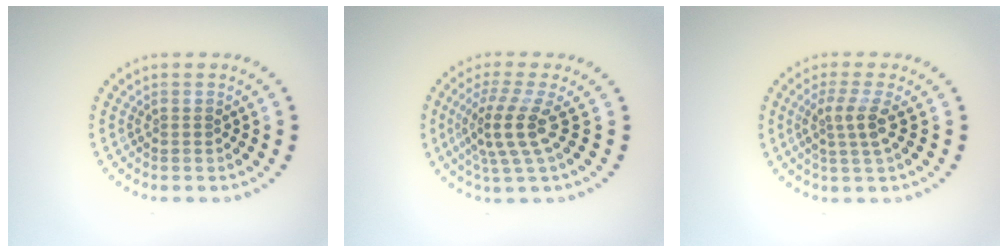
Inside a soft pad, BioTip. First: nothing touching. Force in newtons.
{"total": 3.7, "press": 2.7, "slide": 2.5}
{"total": 2.6, "press": 1.9, "slide": 1.7}